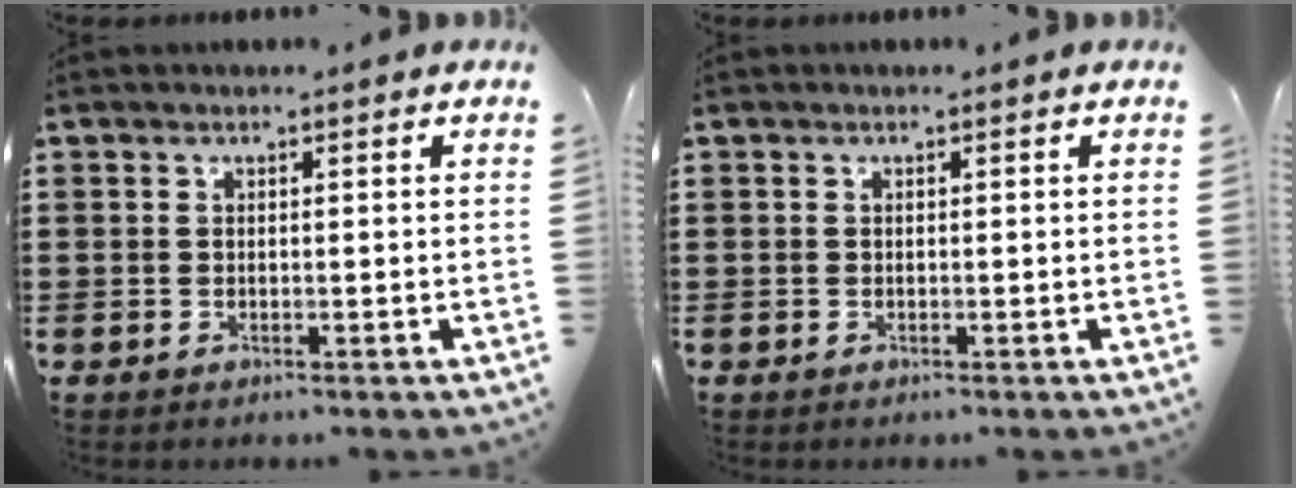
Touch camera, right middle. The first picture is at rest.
{"total": 0.0}